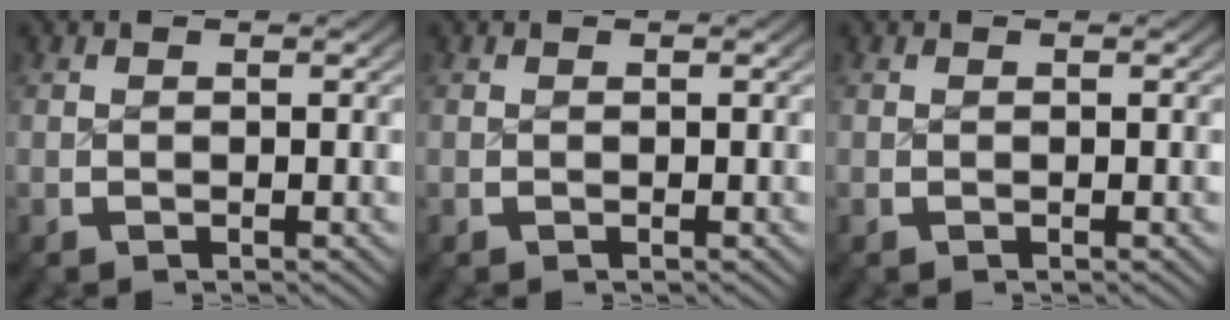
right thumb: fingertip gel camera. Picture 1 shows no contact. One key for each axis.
{"total": 0.0}
{"total": 0.0}